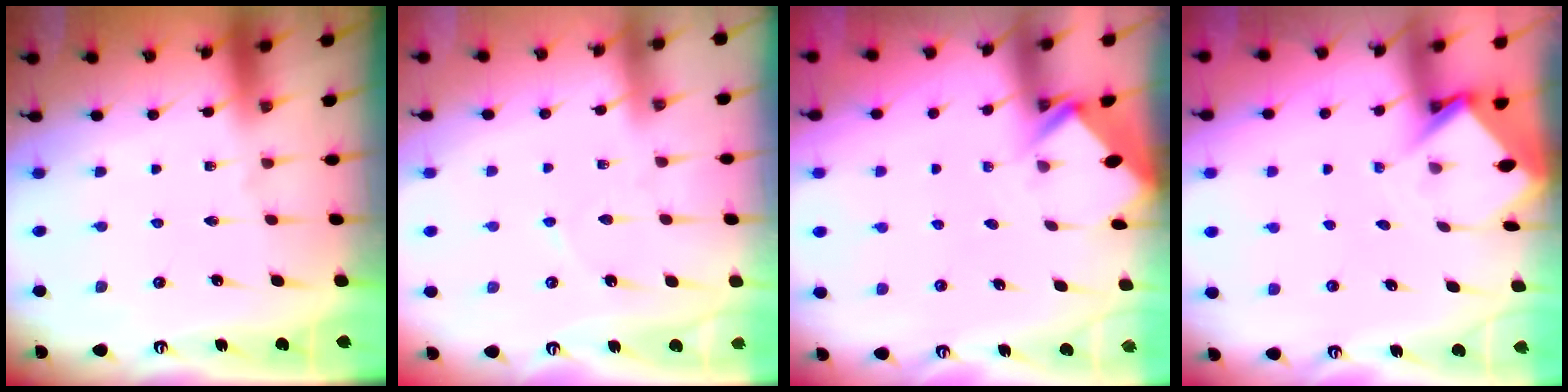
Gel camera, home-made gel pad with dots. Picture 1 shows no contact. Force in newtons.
{"total": 2.6, "press": 2.5, "slide": 0.3}
{"total": 2.9, "press": 2.9, "slide": 0.2}
{"total": 3.7, "press": 3.6, "slide": 0.4}